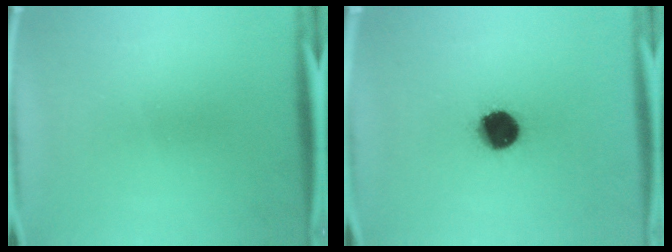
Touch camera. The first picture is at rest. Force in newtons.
{"total": 11.7}